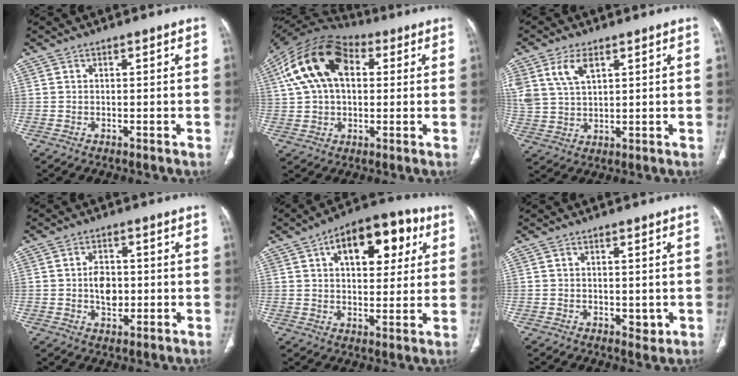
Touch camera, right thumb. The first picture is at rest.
{"total": 18.3, "force": [5.0, 11.3, 13.5], "torque": [-0.241, 0.027, 0.078]}
{"total": 7.8, "force": [3.8, 4.2, 5.3], "torque": [-0.108, -0.008, 0.083]}
{"total": 5.2, "force": [-0.2, 3.7, 3.7], "torque": [-0.044, 0.002, -0.003]}
{"total": 16.7, "force": [6.3, 9.0, 12.6], "torque": [-0.130, 0.006, 0.088]}
{"total": 2.1, "force": [-0.1, 1.4, 1.6], "torque": [-0.015, -0.004, 0.005]}